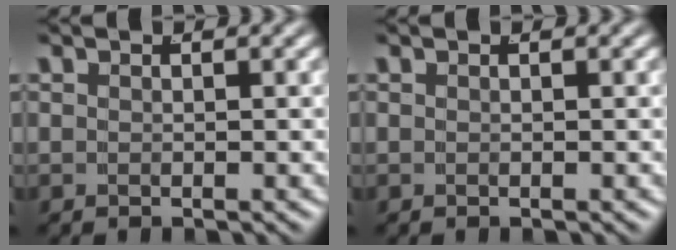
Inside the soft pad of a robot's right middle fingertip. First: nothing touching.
{"total": 0.0}